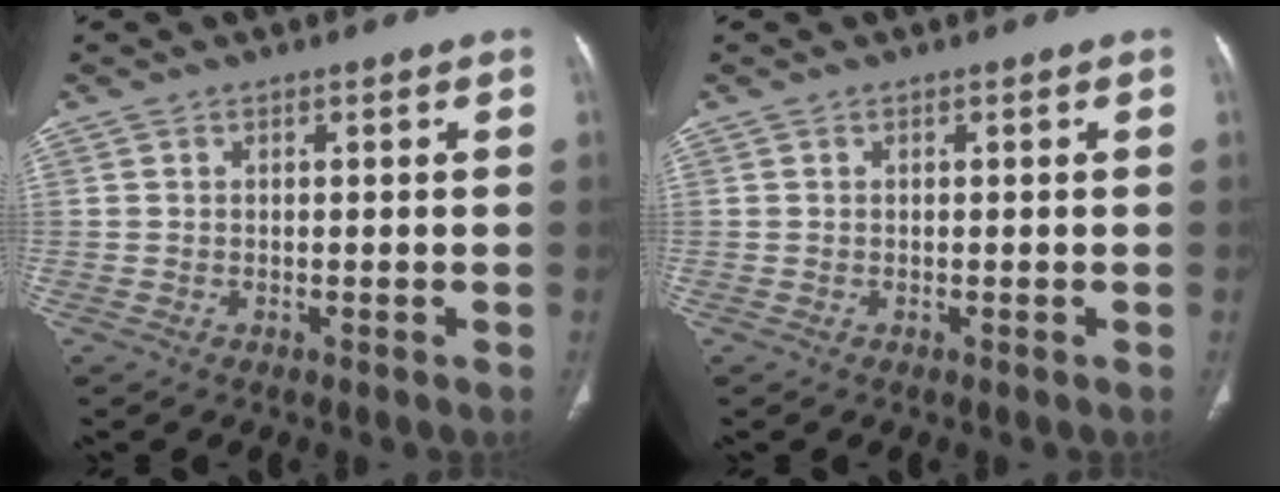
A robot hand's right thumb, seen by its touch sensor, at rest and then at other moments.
{"total": 0.0}